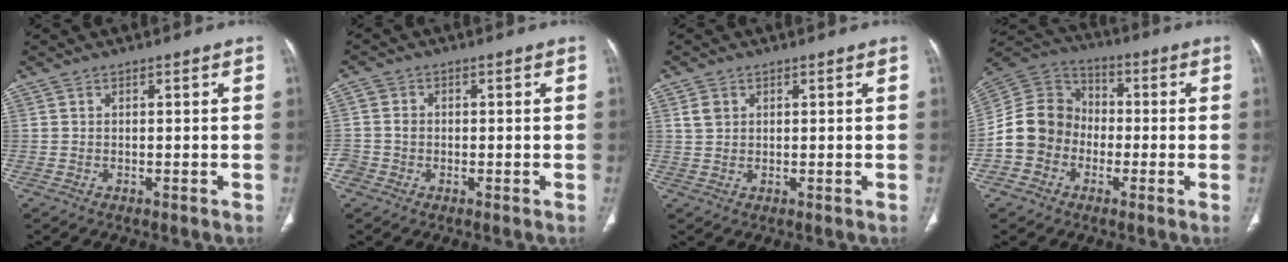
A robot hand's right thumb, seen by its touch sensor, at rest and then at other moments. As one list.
[{"total": 3.9, "force": [-1.1, 3.7, 0.6], "torque": [0.002, 0.013, -0.026]}, {"total": 2.4, "force": [1.0, 1.9, 1.2], "torque": [-0.020, 0.000, 0.022]}, {"total": 12.1, "force": [-3.0, 10.7, 4.7], "torque": [-0.067, 0.042, -0.066]}]